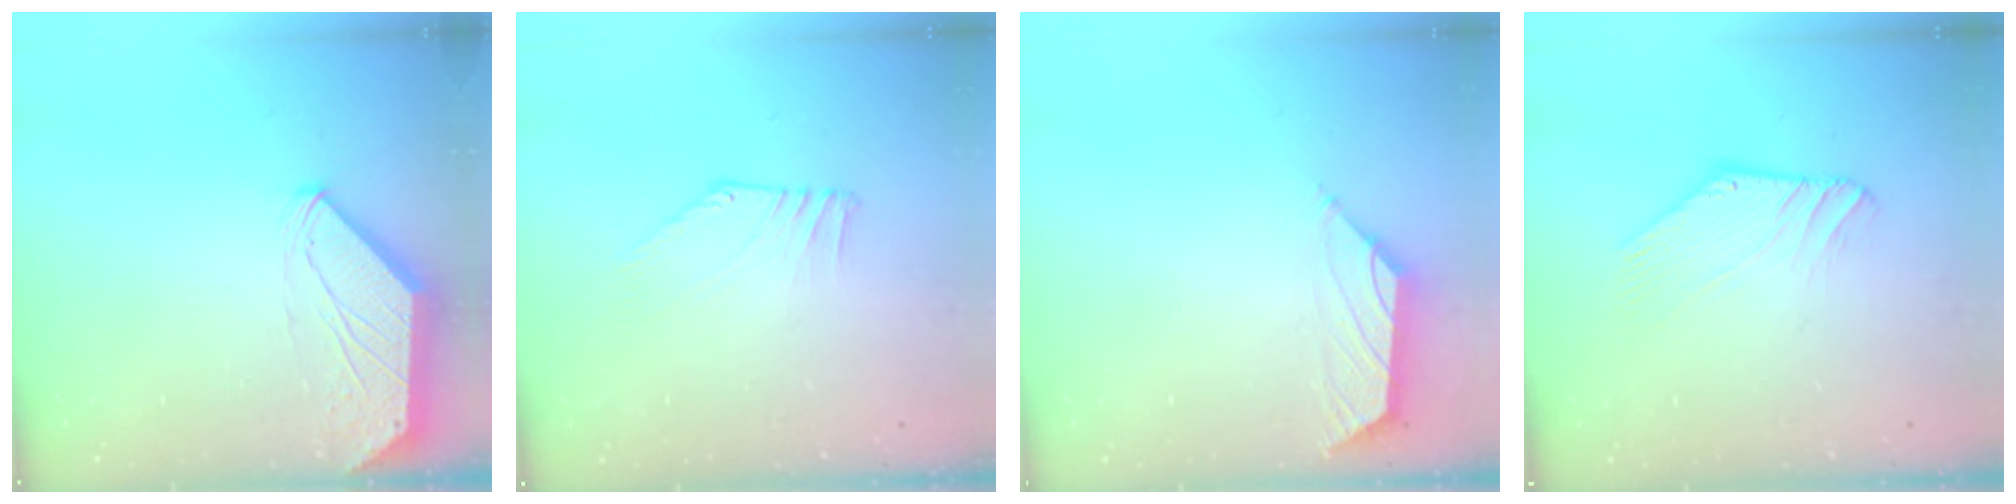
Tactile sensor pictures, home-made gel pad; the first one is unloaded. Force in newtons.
{"total": 2.5, "press": 2.5, "slide": 0.1}
{"total": 1.5, "press": 1.4, "slide": 0.6}
{"total": 0.0}